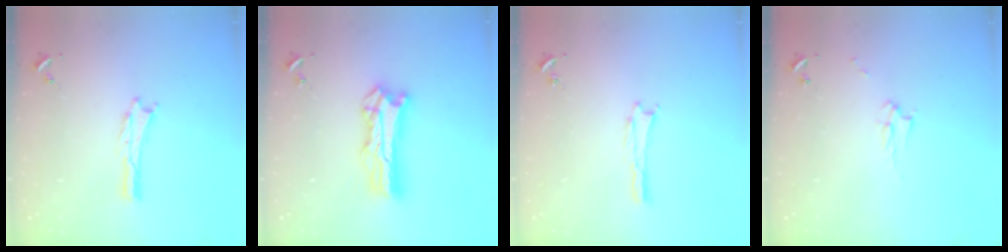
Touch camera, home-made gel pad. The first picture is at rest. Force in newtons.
{"total": 11.0, "press": 10.9, "slide": 0.8}
{"total": 0.0}
{"total": 3.2, "press": 3.1, "slide": 0.5}